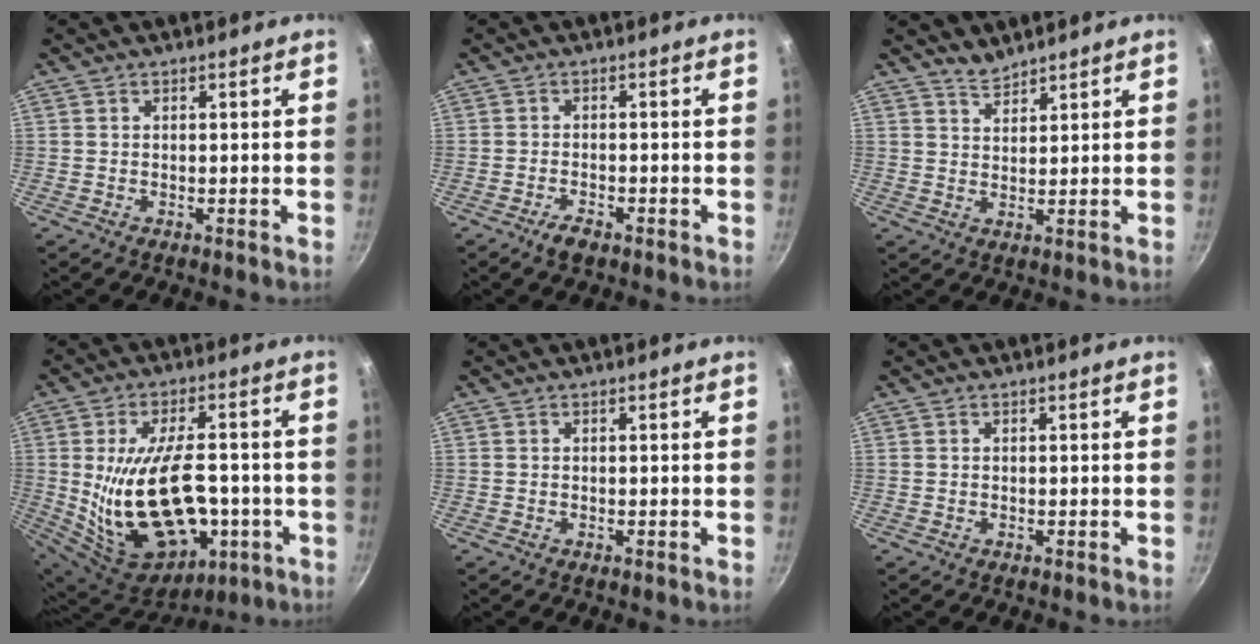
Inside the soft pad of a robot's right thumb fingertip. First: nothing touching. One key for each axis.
{"total": 2.9, "fx": -2.0, "fy": 1.2, "fz": 1.8, "tx": -0.034, "ty": 0.014, "tz": -0.036}
{"total": 2.7, "fx": 2.6, "fy": 0.7, "fz": 0.4, "tx": -0.002, "ty": -0.014, "tz": 0.050}
{"total": 24.8, "fx": -3.5, "fy": 14.1, "fz": 20.1, "tx": -0.343, "ty": 0.004, "tz": -0.027}
{"total": 0.0}
{"total": 0.0}